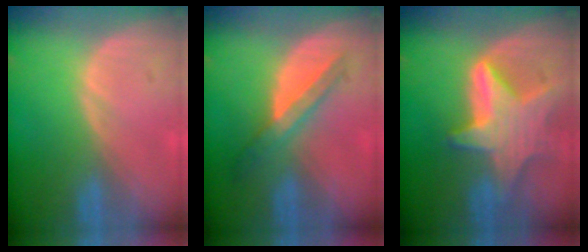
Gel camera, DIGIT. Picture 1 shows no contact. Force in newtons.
{"total": 6.0, "press": 5.3, "slide": 2.7}
{"total": 9.0, "press": 9.0, "slide": 0.7}